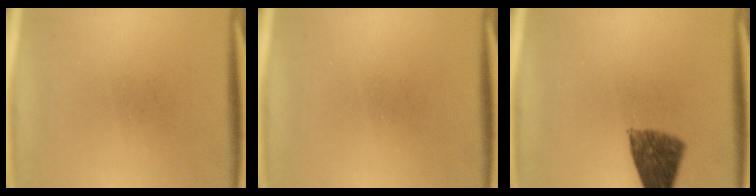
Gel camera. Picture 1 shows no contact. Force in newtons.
{"total": 0.0}
{"total": 8.3}